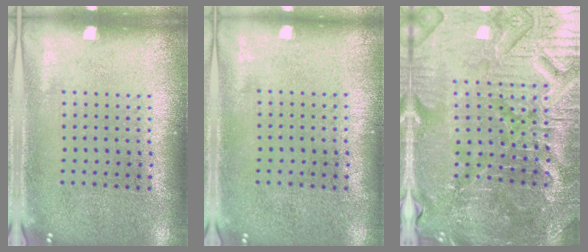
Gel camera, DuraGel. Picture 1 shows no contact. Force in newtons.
{"total": 0.0}
{"total": 4.5, "press": 4.4, "slide": 1.0}